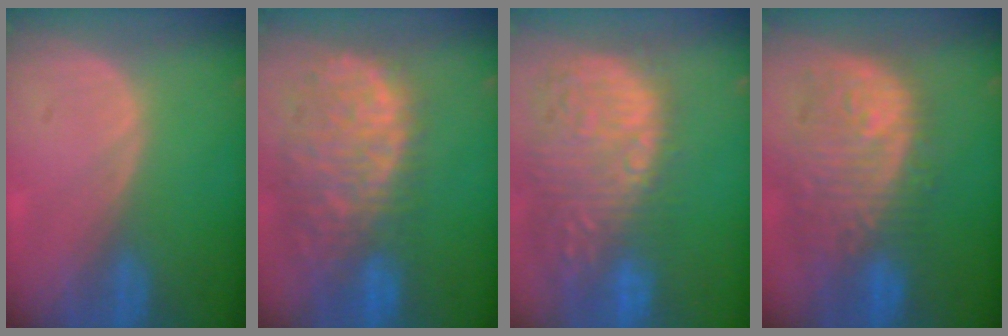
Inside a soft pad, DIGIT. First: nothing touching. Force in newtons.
{"total": 13.5, "press": 11.0, "slide": 7.8}
{"total": 15.5, "press": 12.7, "slide": 8.9}
{"total": 12.1, "press": 10.8, "slide": 5.5}